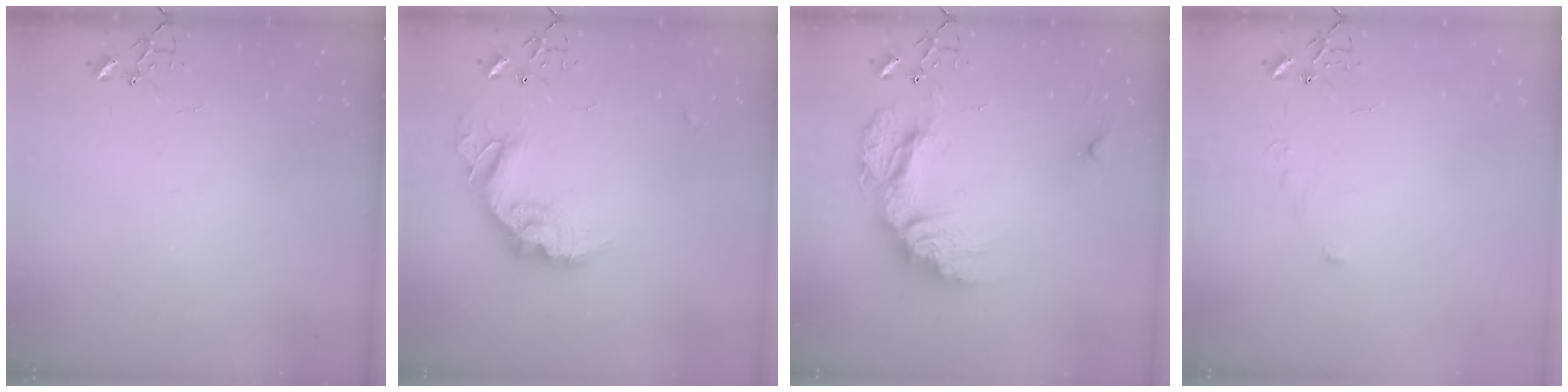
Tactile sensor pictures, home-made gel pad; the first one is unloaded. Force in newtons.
{"total": 16.4, "press": 16.4, "slide": 0.8}
{"total": 21.7, "press": 21.6, "slide": 1.9}
{"total": 3.7, "press": 3.7, "slide": 0.4}